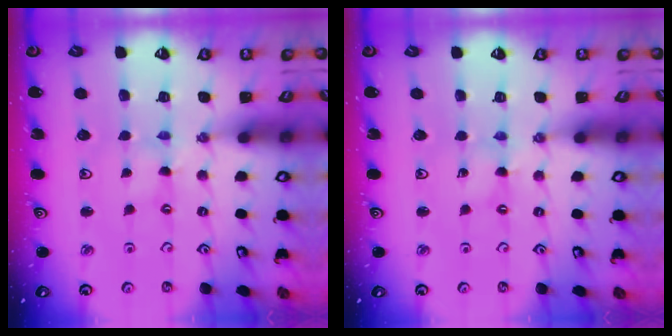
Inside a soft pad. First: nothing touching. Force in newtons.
{"total": 0.0}